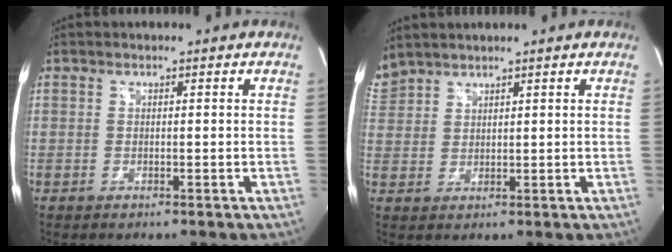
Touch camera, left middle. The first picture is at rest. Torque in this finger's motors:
{"motor_torque": [0.76, -0.76, 0.10, 0.03]}